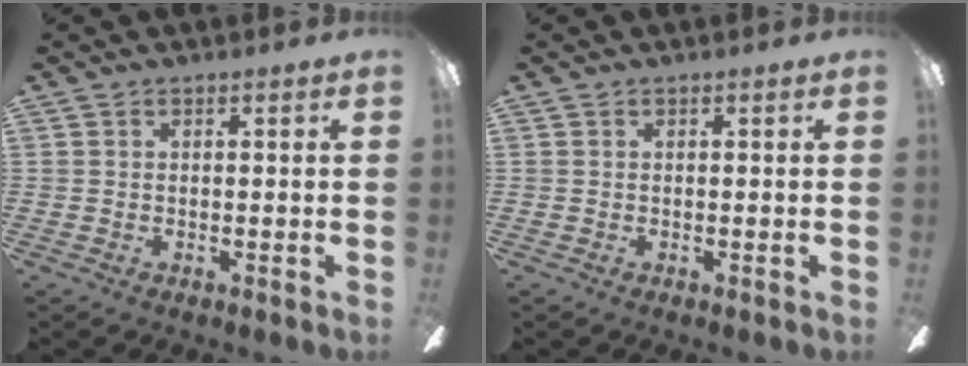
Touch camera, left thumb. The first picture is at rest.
{"total": 0.0}